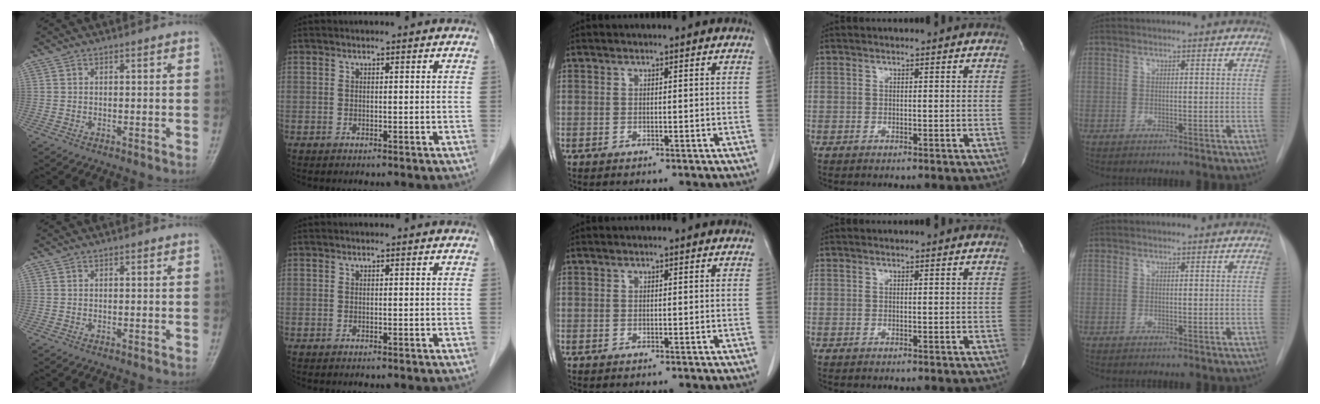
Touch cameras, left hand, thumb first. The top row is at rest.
{}